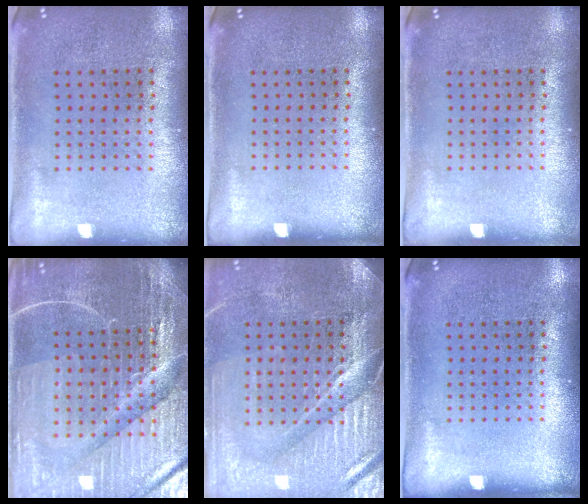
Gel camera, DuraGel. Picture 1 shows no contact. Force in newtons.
{"total": 0.0}
{"total": 0.0}
{"total": 5.6, "press": 5.2, "slide": 2.0}
{"total": 4.0, "press": 3.7, "slide": 1.5}
{"total": 0.0}